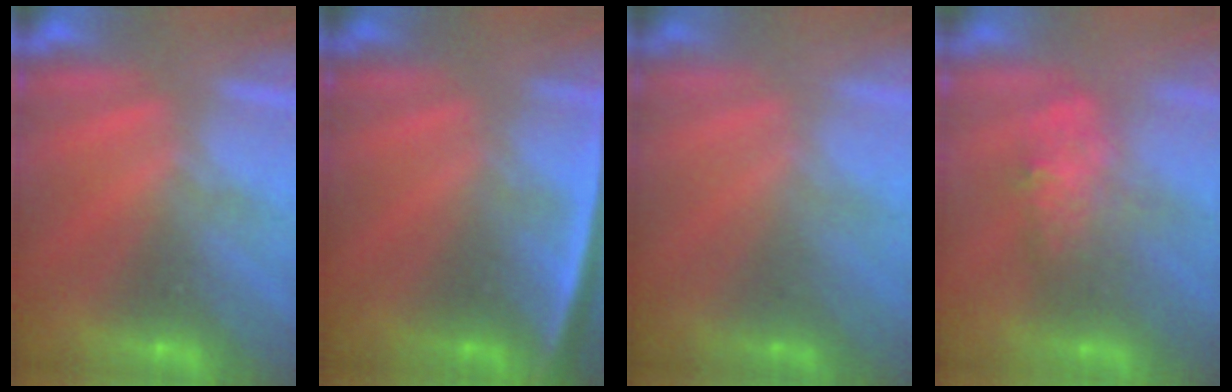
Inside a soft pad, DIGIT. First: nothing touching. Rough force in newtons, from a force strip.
{"total": 2.4}
{"total": 1.1}
{"total": 2.6}